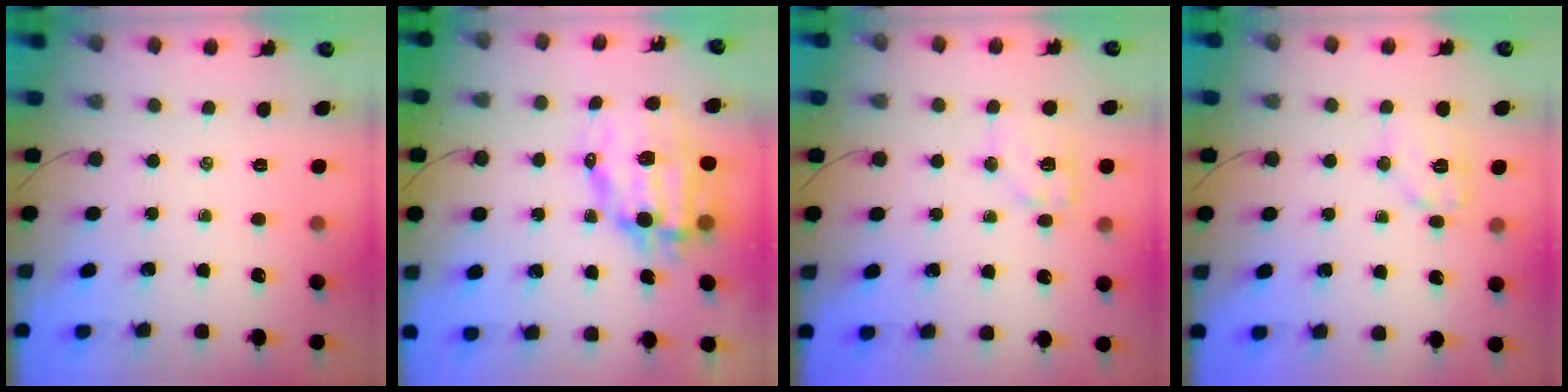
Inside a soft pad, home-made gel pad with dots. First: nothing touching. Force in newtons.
{"total": 12.8, "press": 12.5, "slide": 2.7}
{"total": 9.0, "press": 9.0, "slide": 1.2}
{"total": 8.5, "press": 8.5, "slide": 0.1}